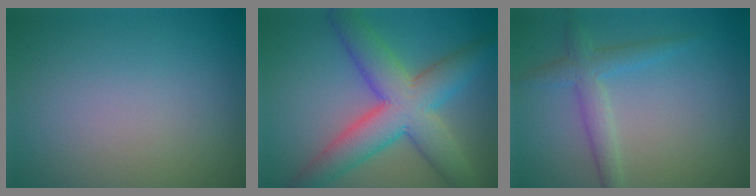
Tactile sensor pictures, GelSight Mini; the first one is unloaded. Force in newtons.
{"total": 8.5, "press": 8.5, "slide": 0.3}
{"total": 2.8, "press": 2.8, "slide": 0.1}